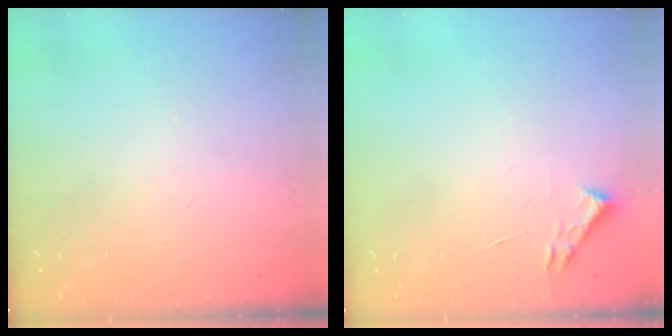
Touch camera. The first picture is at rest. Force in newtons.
{"total": 2.7, "press": 2.7, "slide": 0.4}